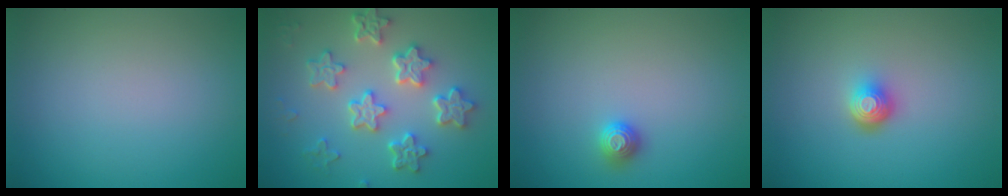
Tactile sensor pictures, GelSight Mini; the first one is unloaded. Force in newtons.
{"total": 5.7, "press": 4.6, "slide": 3.4}
{"total": 1.1, "press": 1.1, "slide": 0.2}
{"total": 2.3, "press": 1.5, "slide": 1.7}